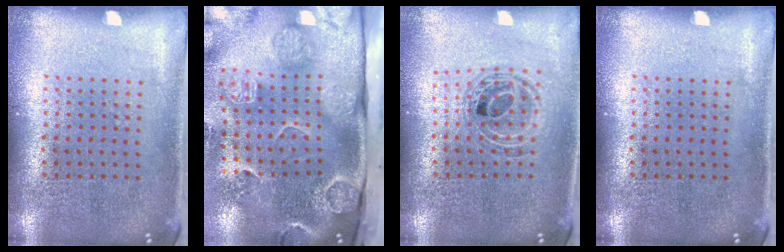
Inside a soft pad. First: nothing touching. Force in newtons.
{"total": 4.7, "press": 3.3, "slide": 3.3}
{"total": 0.9, "press": 0.8, "slide": 0.2}
{"total": 0.0}